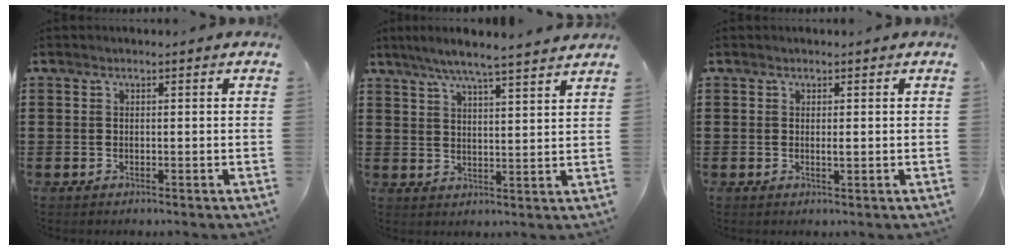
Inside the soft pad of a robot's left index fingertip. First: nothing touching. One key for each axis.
{"total": 5.8, "fx": 5.1, "fy": -0.6, "fz": 2.6, "tx": -0.066, "ty": -0.019, "tz": 0.088}
{"total": 0.7, "fx": 0.1, "fy": 0.1, "fz": 0.7, "tx": -0.014, "ty": -0.004, "tz": 0.004}